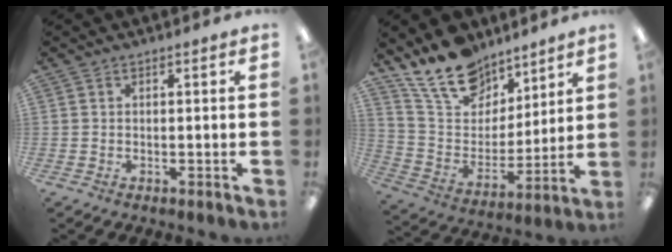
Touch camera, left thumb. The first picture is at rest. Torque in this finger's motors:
{"motor_torque": [0.31, 0.10, 1.39, -1.38, 0.08]}